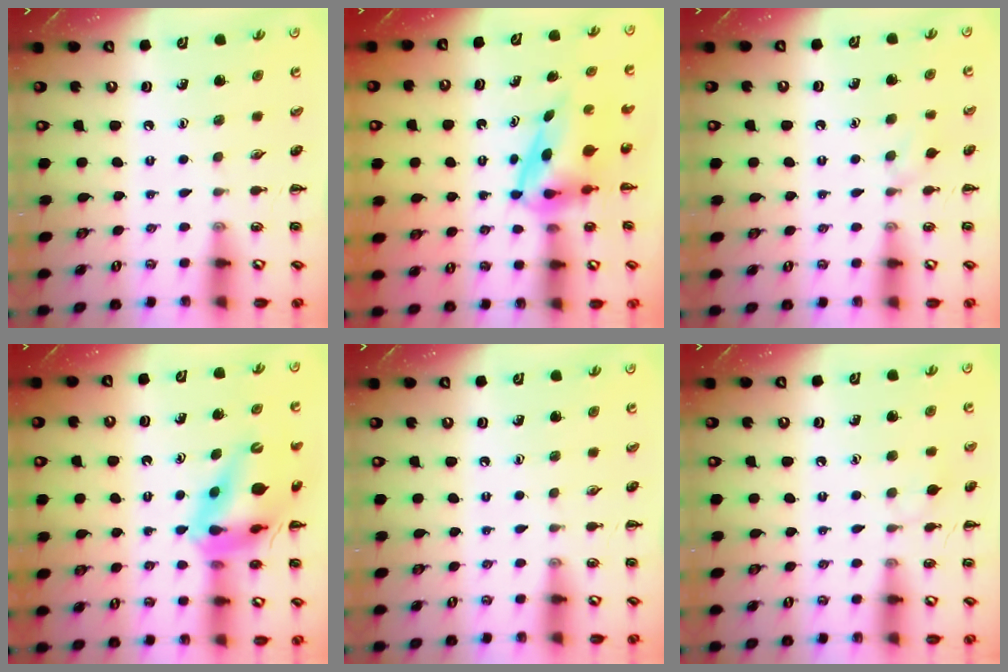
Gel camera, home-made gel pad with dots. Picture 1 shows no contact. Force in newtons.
{"total": 5.6, "press": 5.5, "slide": 0.9}
{"total": 5.2, "press": 4.8, "slide": 1.9}
{"total": 14.3, "press": 13.6, "slide": 4.2}
{"total": 0.0}
{"total": 5.1, "press": 4.8, "slide": 1.7}